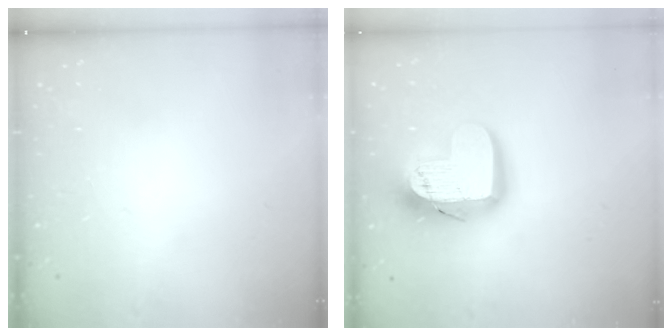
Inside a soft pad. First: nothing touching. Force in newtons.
{"total": 17.0, "press": 17.0, "slide": 1.3}